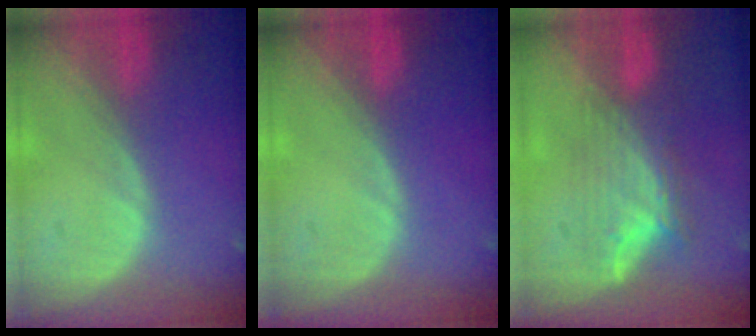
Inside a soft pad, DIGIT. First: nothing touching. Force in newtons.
{"total": 0.0}
{"total": 7.4, "press": 6.6, "slide": 3.4}